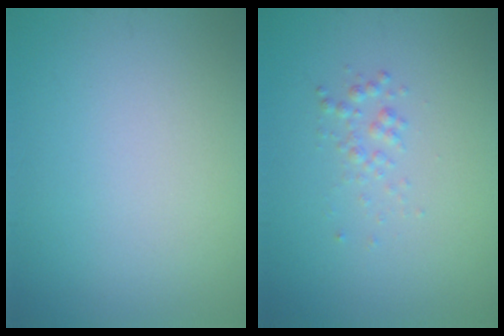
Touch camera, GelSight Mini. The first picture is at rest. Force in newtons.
{"total": 1.1, "press": 1.1, "slide": 0.1}